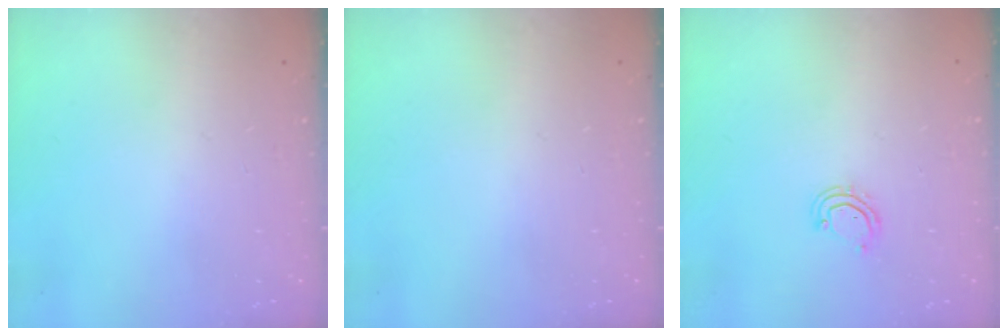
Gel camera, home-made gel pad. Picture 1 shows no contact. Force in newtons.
{"total": 0.0}
{"total": 5.0, "press": 5.0, "slide": 0.3}